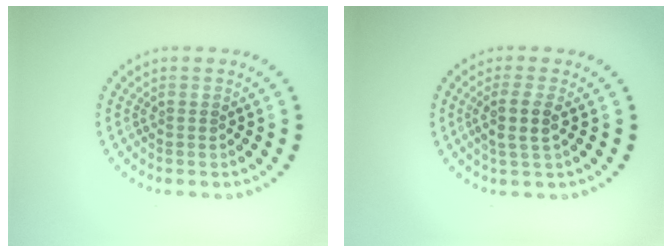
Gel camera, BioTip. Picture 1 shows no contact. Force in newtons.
{"total": 2.5, "press": 2.2, "slide": 1.2}